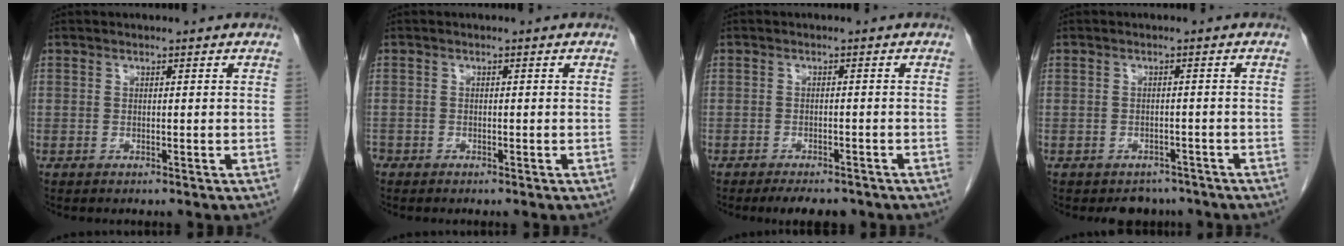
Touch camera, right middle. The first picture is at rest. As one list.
[{"total": 1.3, "force": [-1.0, 0.8, 0.2], "torque": [-0.012, 0.000, -0.018]}, {"total": 5.3, "force": [-4.4, 1.9, 2.2], "torque": [-0.027, -0.004, -0.059]}, {"total": 3.6, "force": [-3.1, 1.8, 0.1], "torque": [0.001, 0.007, -0.041]}]